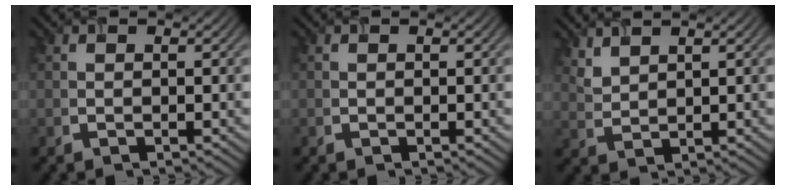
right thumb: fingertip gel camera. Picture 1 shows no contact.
{"total": 0.0}
{"total": 2.9, "force": [2.4, 1.0, 1.3], "torque": [-0.037, -0.001, 0.058]}